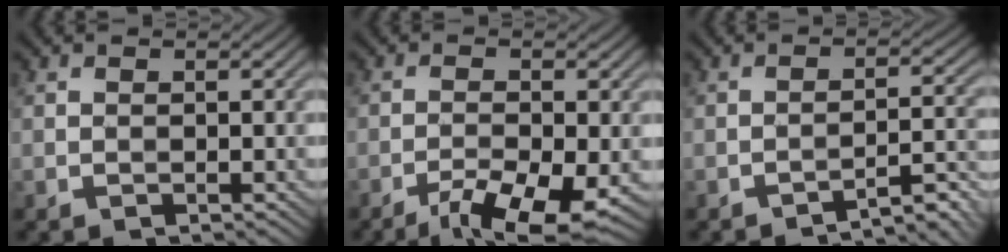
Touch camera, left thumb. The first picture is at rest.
{"total": 7.1, "force": [-4.3, 1.8, 5.3], "torque": [-0.091, -0.014, -0.068]}
{"total": 4.7, "force": [-3.9, 0.6, 2.6], "torque": [-0.033, 0.020, -0.057]}